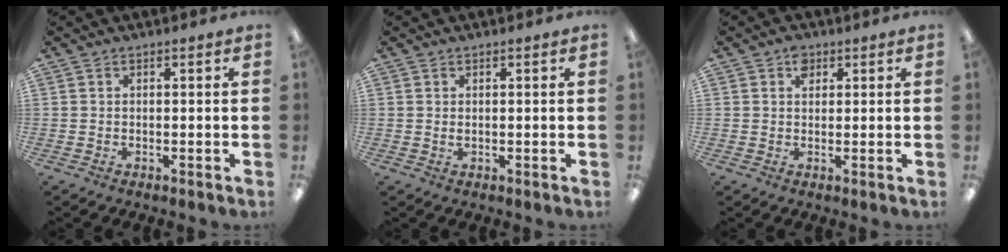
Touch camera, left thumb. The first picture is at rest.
{"total": 1.0, "force": [0.4, 0.3, 0.9], "torque": [-0.019, 0.001, 0.007]}
{"total": 2.9, "force": [1.6, 1.9, 1.4], "torque": [-0.014, -0.003, 0.025]}